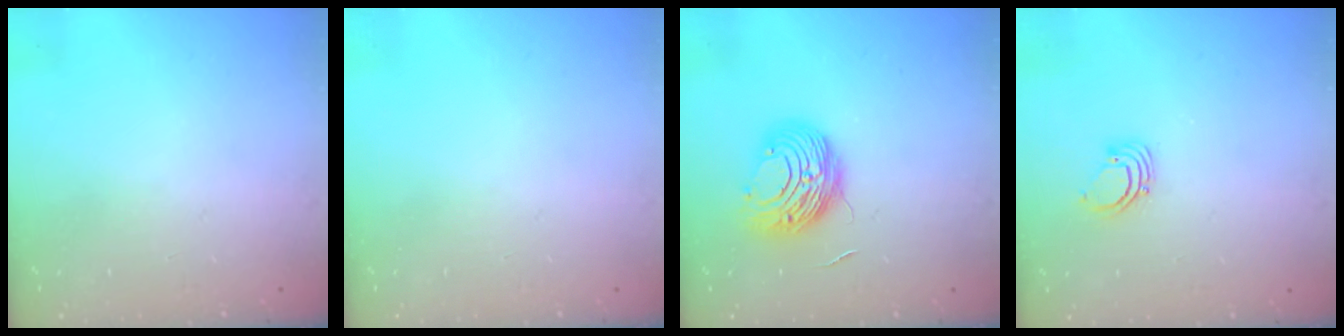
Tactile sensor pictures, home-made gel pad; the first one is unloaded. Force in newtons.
{"total": 0.0}
{"total": 9.3, "press": 9.3, "slide": 0.4}
{"total": 2.7, "press": 2.7, "slide": 0.1}